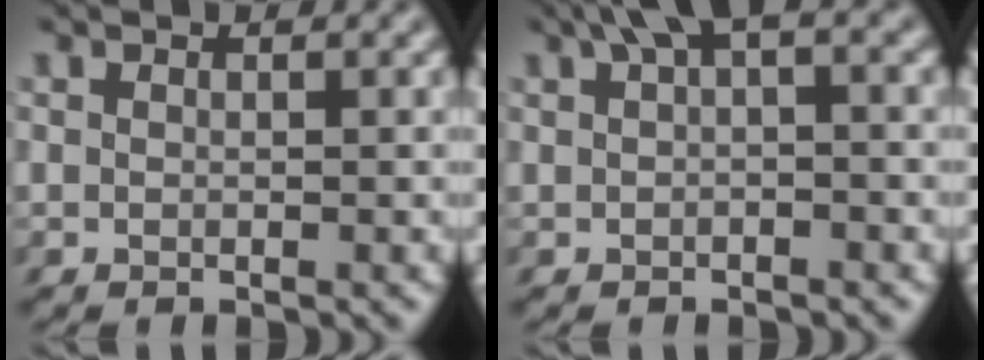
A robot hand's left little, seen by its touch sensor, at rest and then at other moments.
{"total": 5.5, "force": [2.4, 2.2, 4.3], "torque": [-0.089, 0.027, 0.038]}